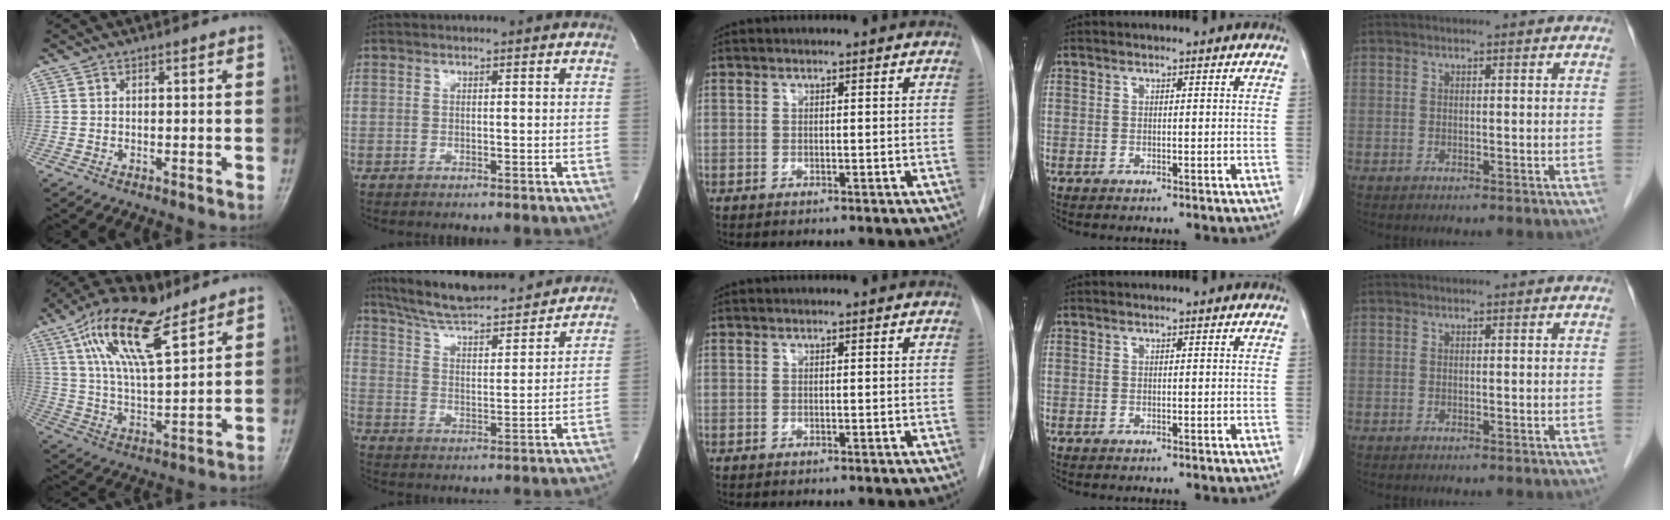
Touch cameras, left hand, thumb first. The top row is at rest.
{"thumb": {"total": 16.3, "force": [9.2, 6.1, 11.9], "torque": [-0.203, -0.025, 0.172]}, "index": {"total": 21.5, "force": [19.4, 3.6, 8.4], "torque": [-0.136, 0.011, 0.286]}}